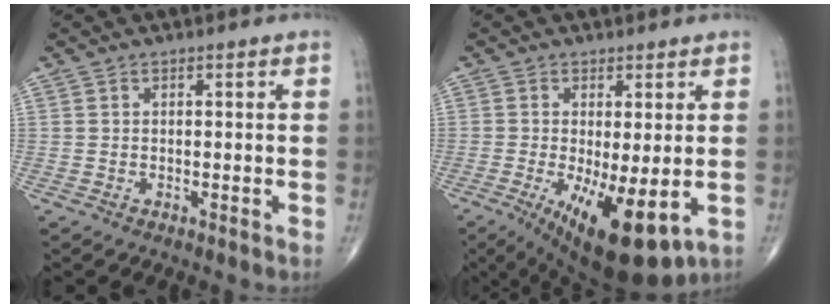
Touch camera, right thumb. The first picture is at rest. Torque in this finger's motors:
{"motor_torque": [0.20, 0.60, 0.98, 0.45, 0.40]}